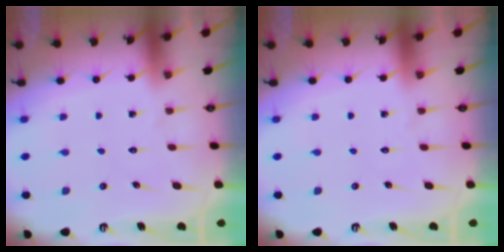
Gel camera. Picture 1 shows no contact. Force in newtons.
{"total": 0.0}